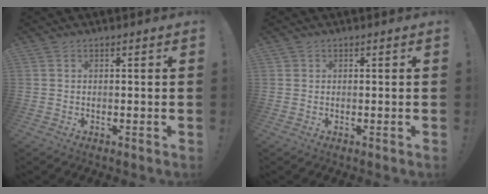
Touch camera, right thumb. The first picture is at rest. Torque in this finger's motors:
{"motor_torque": [-0.03, -0.15, 0.11, -0.05, -0.03]}